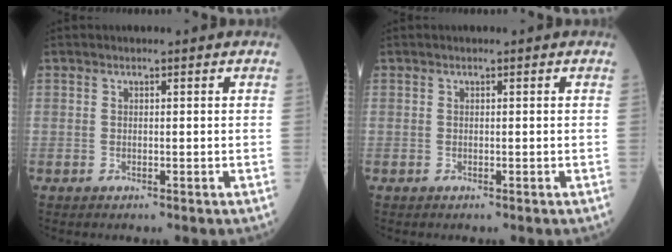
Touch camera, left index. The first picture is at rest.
{"total": 0.0}